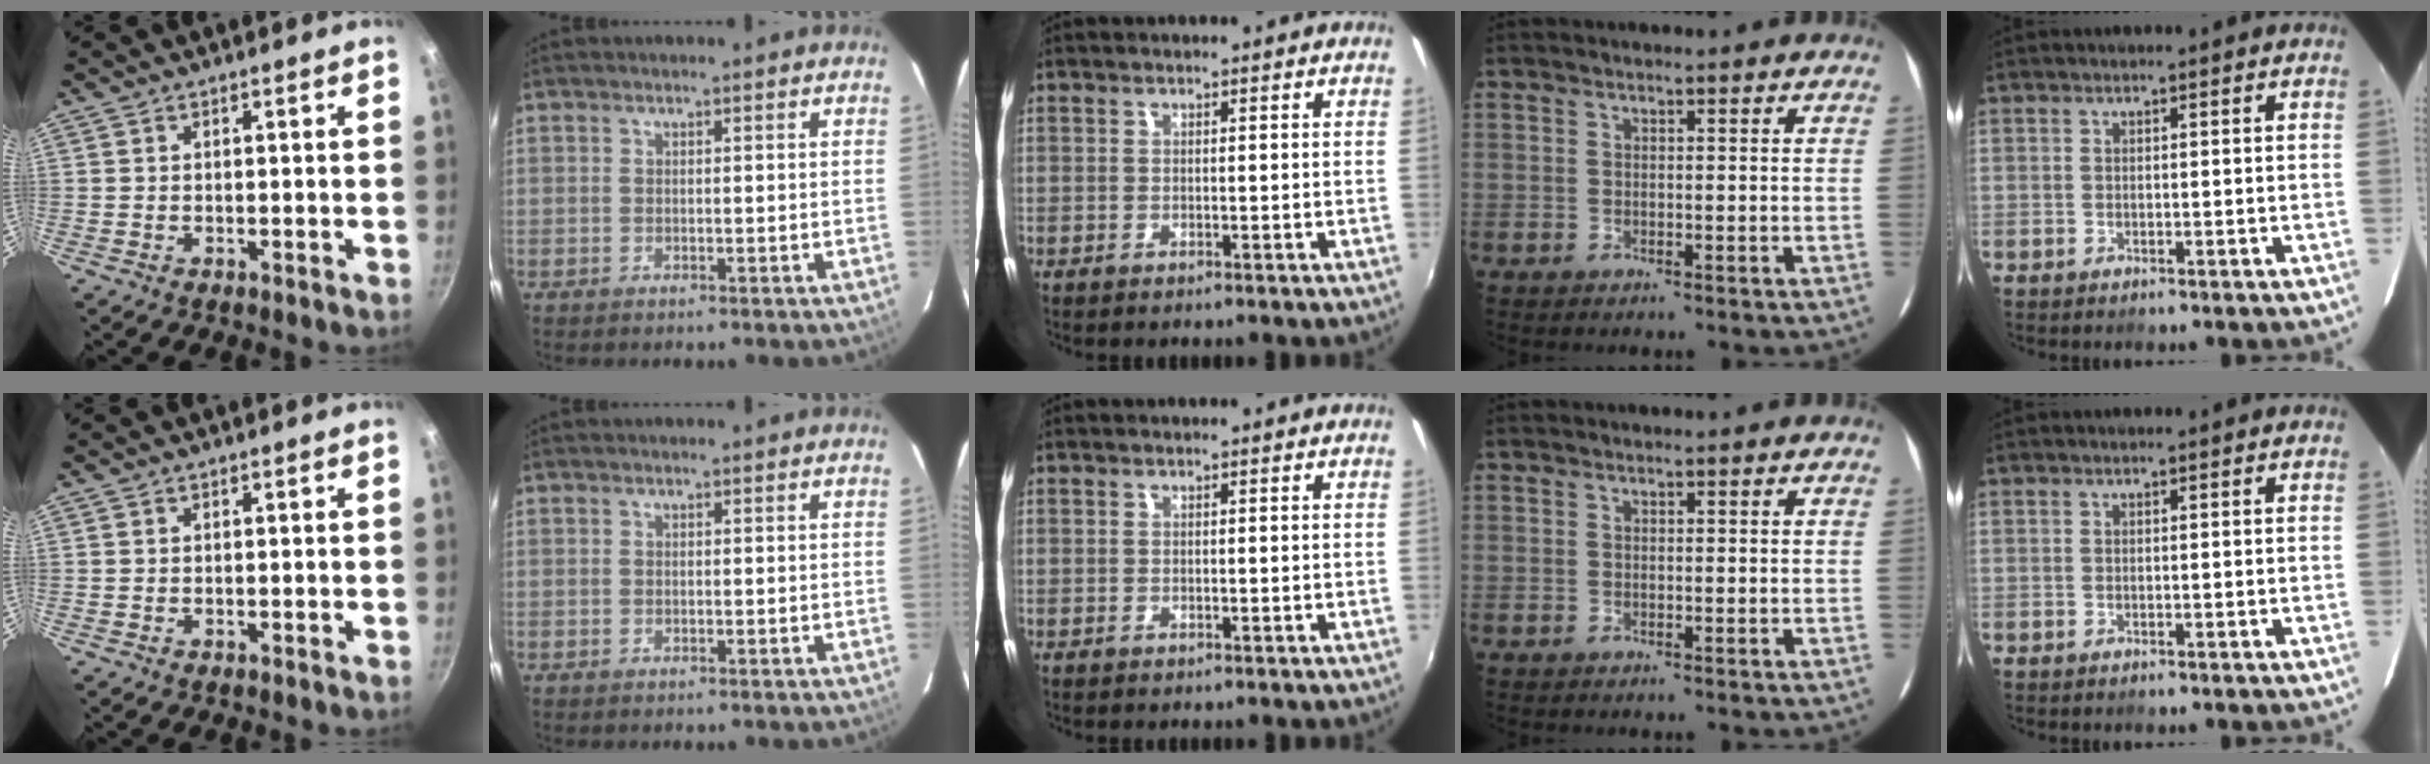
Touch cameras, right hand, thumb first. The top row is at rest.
{}